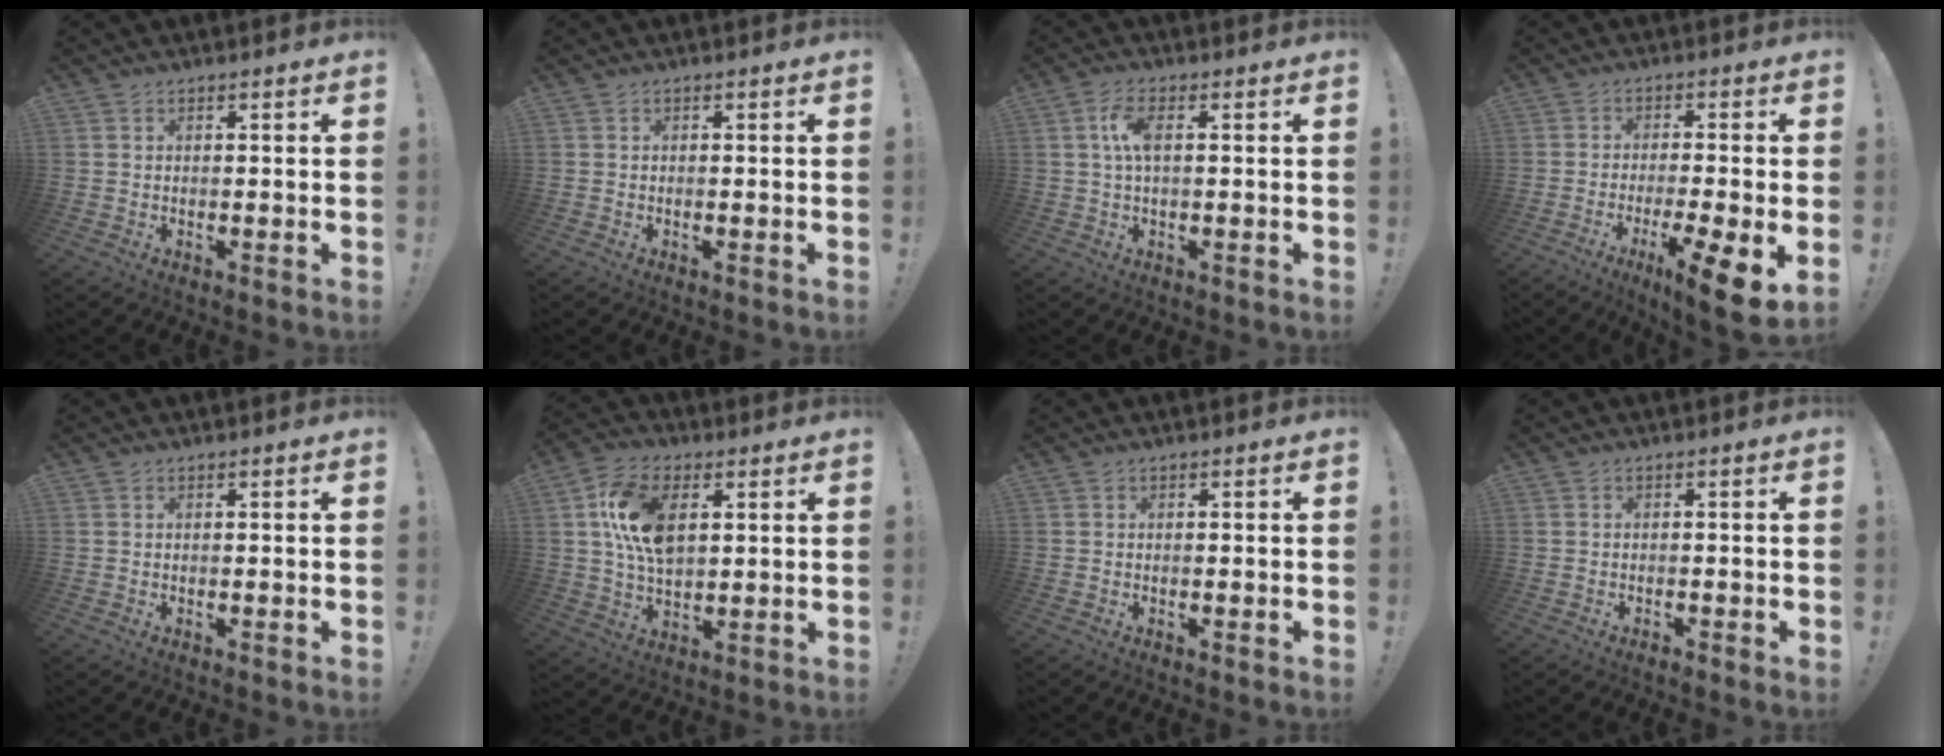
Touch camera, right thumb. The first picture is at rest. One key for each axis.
{"total": 0.0}
{"total": 5.9, "fx": 0.7, "fy": 2.3, "fz": 5.4, "tx": -0.100, "ty": 0.003, "tz": 0.009}
{"total": 11.3, "fx": -5.1, "fy": 0.7, "fz": 10.1, "tx": -0.146, "ty": 0.024, "tz": -0.071}
{"total": 0.0}
{"total": 14.6, "fx": 3.6, "fy": 9.0, "fz": 10.9, "tx": -0.206, "ty": 0.002, "tz": 0.066}
{"total": 0.0}
{"total": 0.8, "fx": -0.8, "fy": 0.1, "fz": 0.1, "tx": -0.006, "ty": 0.004, "tz": -0.014}